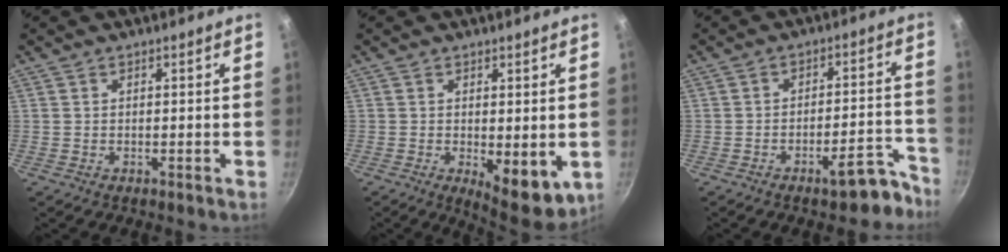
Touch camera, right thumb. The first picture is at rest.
{"total": 8.4, "force": [-1.8, 3.4, 7.5], "torque": [-0.095, -0.022, -0.015]}
{"total": 7.8, "force": [-5.8, 2.2, 4.7], "torque": [-0.048, 0.062, -0.081]}